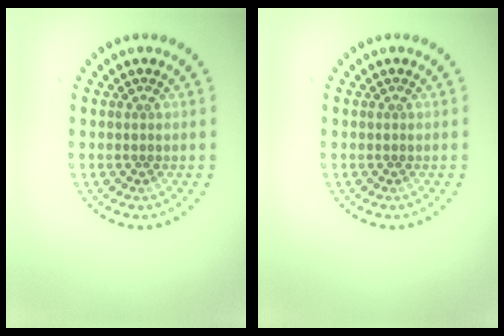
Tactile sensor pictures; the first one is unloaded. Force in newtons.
{"total": 0.0}